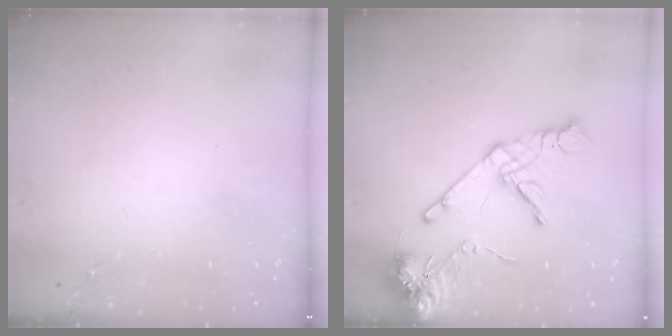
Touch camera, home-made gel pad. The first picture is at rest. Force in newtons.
{"total": 15.5, "press": 15.3, "slide": 2.3}